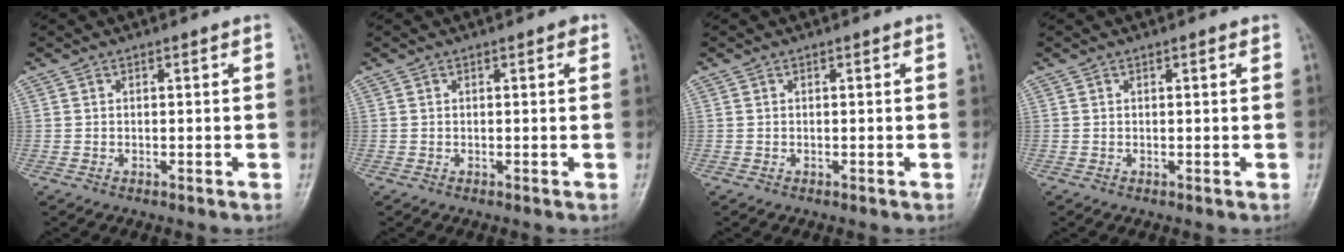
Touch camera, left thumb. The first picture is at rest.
{"total": 1.1, "force": [0.5, 0.5, 0.8], "torque": [-0.008, 0.001, 0.003]}
{"total": 0.0}
{"total": 0.6, "force": [0.3, 0.2, 0.5], "torque": [-0.008, 0.000, 0.003]}